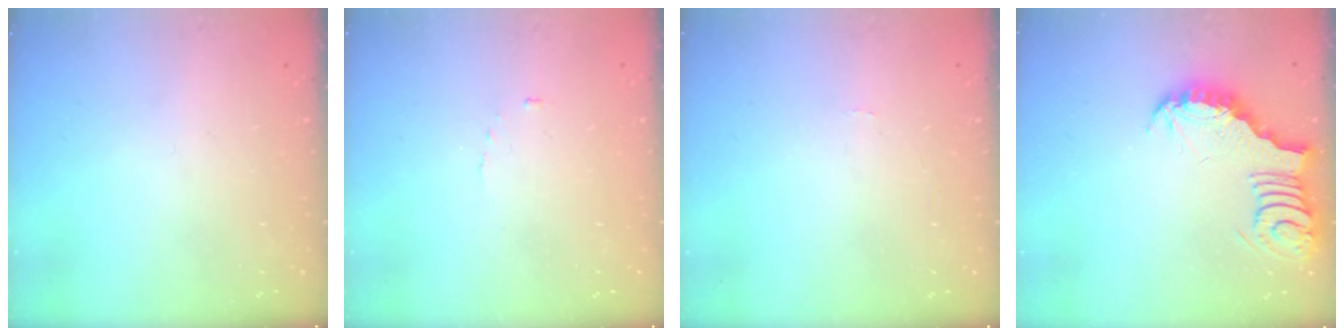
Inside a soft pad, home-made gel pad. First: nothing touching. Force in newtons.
{"total": 2.6, "press": 2.6, "slide": 0.3}
{"total": 0.0}
{"total": 3.5, "press": 3.4, "slide": 0.5}